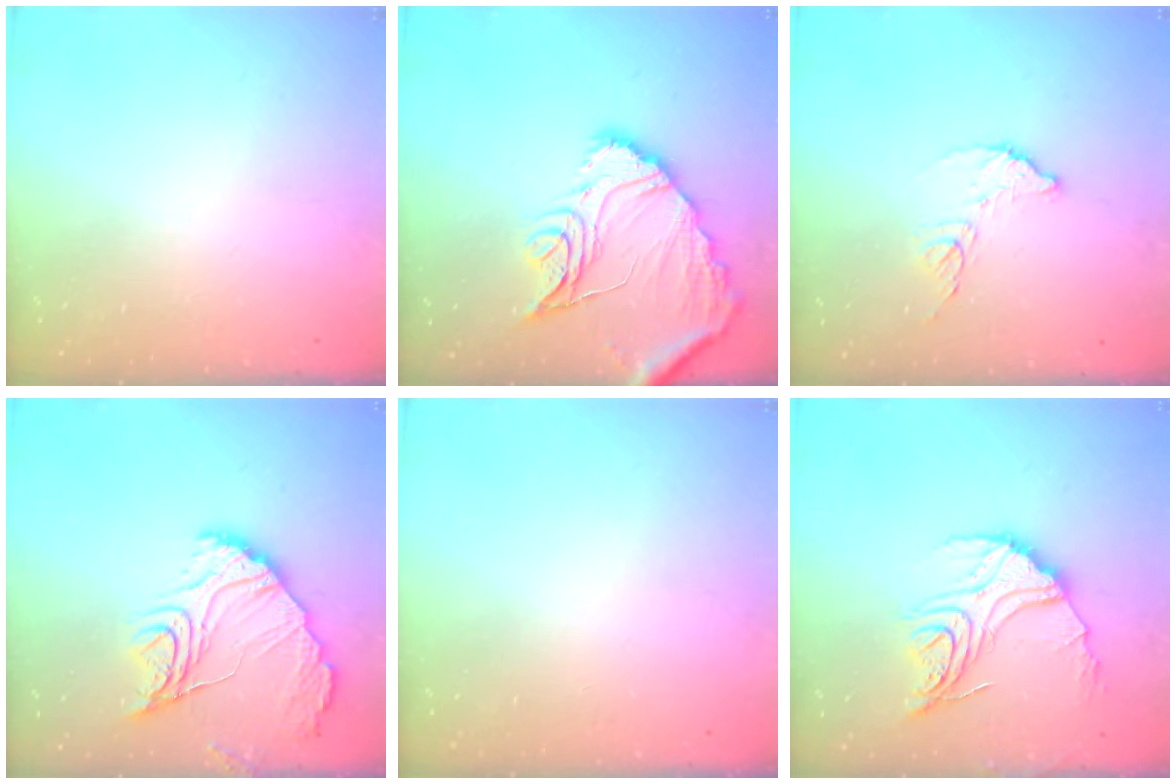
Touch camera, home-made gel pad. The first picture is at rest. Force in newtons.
{"total": 17.8, "press": 17.7, "slide": 1.9}
{"total": 7.6, "press": 7.6, "slide": 0.2}
{"total": 15.3, "press": 15.2, "slide": 1.4}
{"total": 0.0}
{"total": 16.1, "press": 16.0, "slide": 1.6}